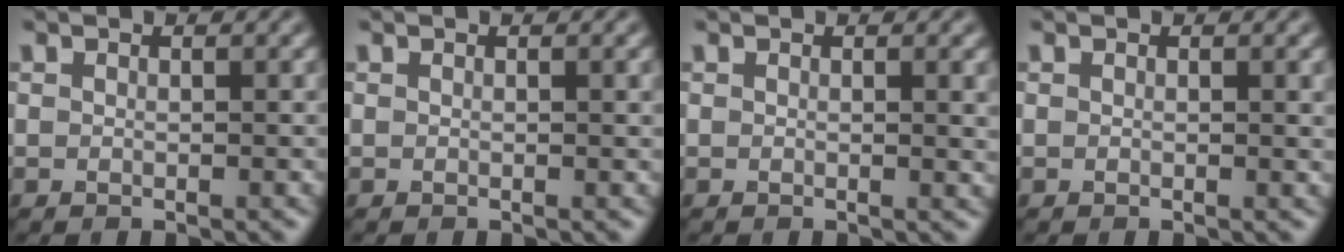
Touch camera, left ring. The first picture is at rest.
{"total": 0.9, "force": [0.2, 0.2, 0.8], "torque": [-0.008, 0.003, 0.001]}
{"total": 1.8, "force": [0.4, 0.5, 1.6], "torque": [-0.013, 0.001, 0.002]}
{"total": 1.0, "force": [0.2, 0.2, 0.9], "torque": [-0.008, 0.001, 0.001]}